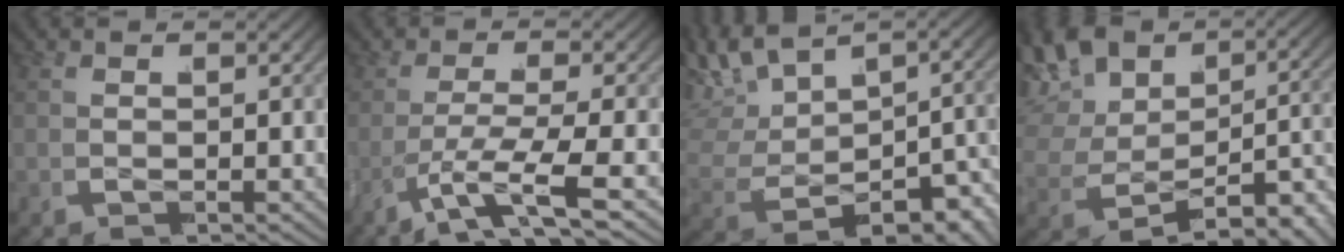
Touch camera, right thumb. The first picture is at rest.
{"total": 5.4, "force": [-2.2, 2.1, 4.4], "torque": [-0.104, -0.016, -0.035]}
{"total": 7.9, "force": [-0.1, 5.4, 5.7], "torque": [-0.125, -0.014, 0.009]}
{"total": 9.2, "force": [-1.4, 6.7, 6.1], "torque": [-0.117, -0.015, -0.015]}